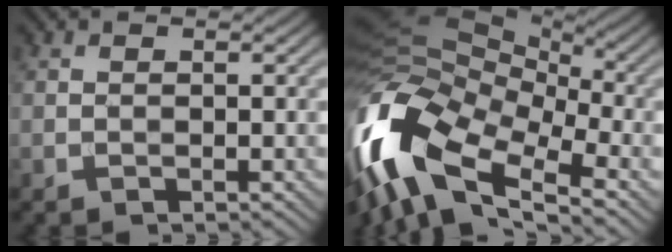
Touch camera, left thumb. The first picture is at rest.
{"total": 16.1, "force": [-6.6, 8.9, 11.8], "torque": [-0.287, -0.005, -0.132]}